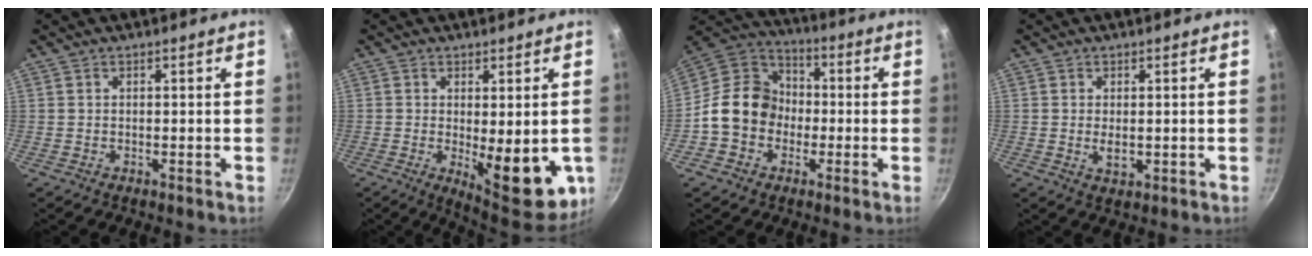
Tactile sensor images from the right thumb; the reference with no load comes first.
{"total": 13.9, "force": [-2.4, 5.4, 12.6], "torque": [-0.139, -0.016, -0.016]}
{"total": 14.1, "force": [-2.4, 11.9, 7.1], "torque": [-0.083, 0.045, -0.062]}
{"total": 2.7, "force": [-0.1, 1.5, 2.2], "torque": [-0.040, -0.005, 0.002]}